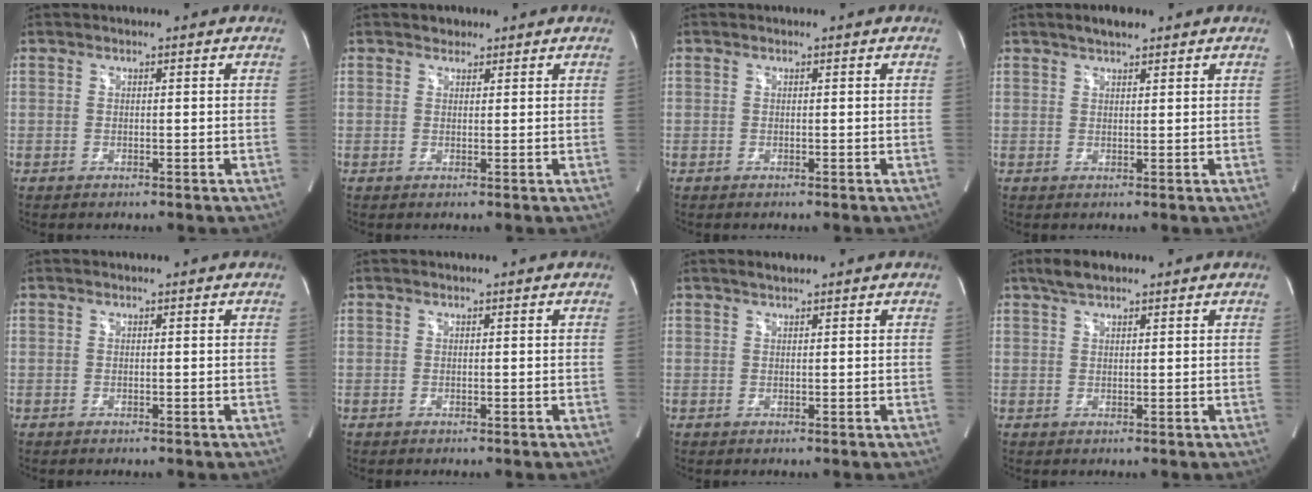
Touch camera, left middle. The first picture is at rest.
{"total": 1.4, "force": [1.0, 0.9, 0.1], "torque": [-0.001, 0.000, 0.013]}
{"total": 0.0}
{"total": 2.8, "force": [2.3, 0.8, 1.5], "torque": [-0.034, 0.008, 0.038]}
{"total": 0.0}
{"total": 0.0}
{"total": 1.1, "force": [1.0, 0.1, 0.5], "torque": [-0.016, 0.006, 0.021]}
{"total": 3.3, "force": [2.4, 1.1, 1.9], "torque": [-0.045, 0.011, 0.046]}